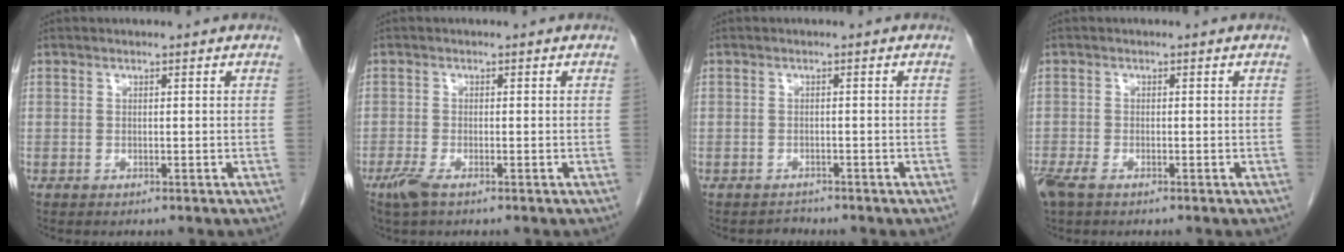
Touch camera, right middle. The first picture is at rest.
{"total": 2.7, "force": [-1.8, 0.6, 1.9], "torque": [-0.048, -0.007, -0.036]}
{"total": 1.2, "force": [-1.0, 0.3, -0.5], "torque": [0.005, -0.005, -0.017]}
{"total": 3.6, "force": [-2.4, 1.4, 2.3], "torque": [-0.056, -0.010, -0.043]}